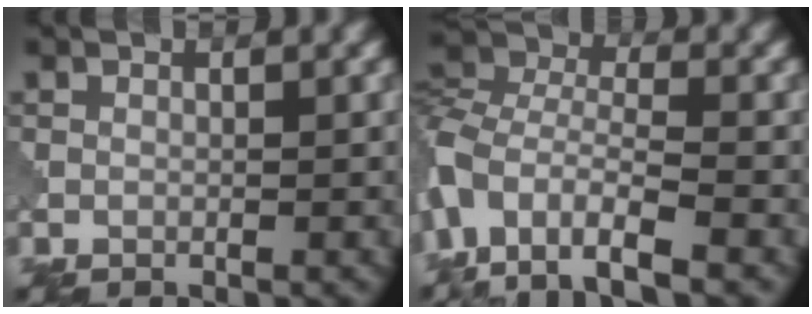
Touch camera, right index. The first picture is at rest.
{"total": 10.5, "force": [-6.1, 5.2, 6.8], "torque": [-0.143, -0.013, -0.119]}